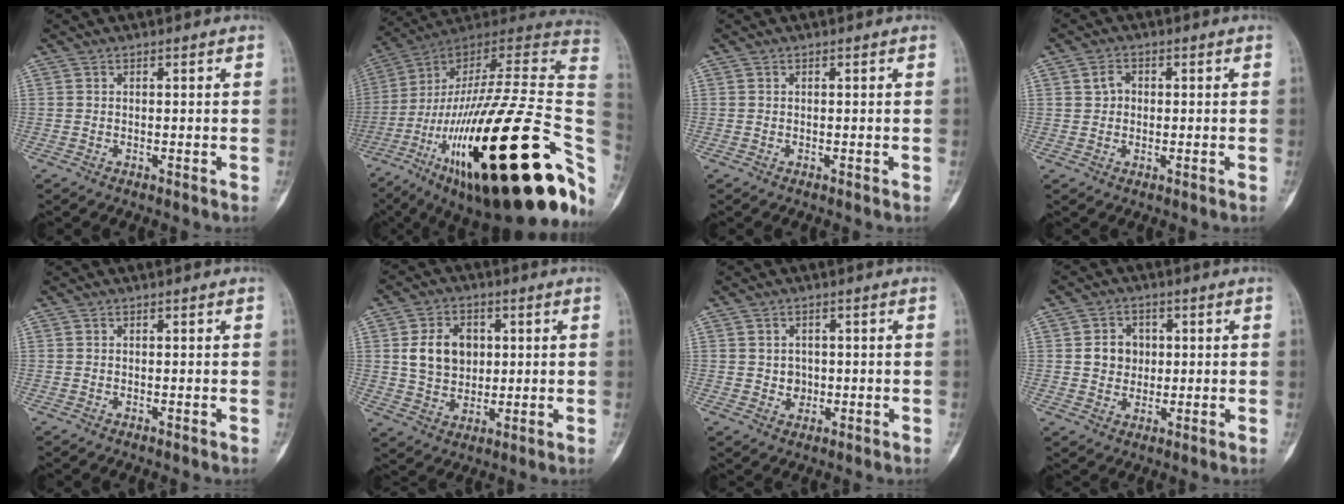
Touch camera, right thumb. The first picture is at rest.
{"total": 41.6, "force": [-12.1, 11.4, 38.2], "torque": [-0.540, 0.064, -0.196]}
{"total": 0.0}
{"total": 2.7, "force": [0.4, 2.2, 1.4], "torque": [-0.018, 0.006, 0.003]}
{"total": 0.0}
{"total": 9.9, "force": [1.9, 7.6, 6.1], "torque": [-0.077, -0.004, 0.039]}
{"total": 2.7, "force": [0.0, 2.5, 1.1], "torque": [0.000, 0.004, 0.002]}
{"total": 5.7, "force": [0.8, 5.0, 2.6], "torque": [-0.014, 0.002, 0.011]}